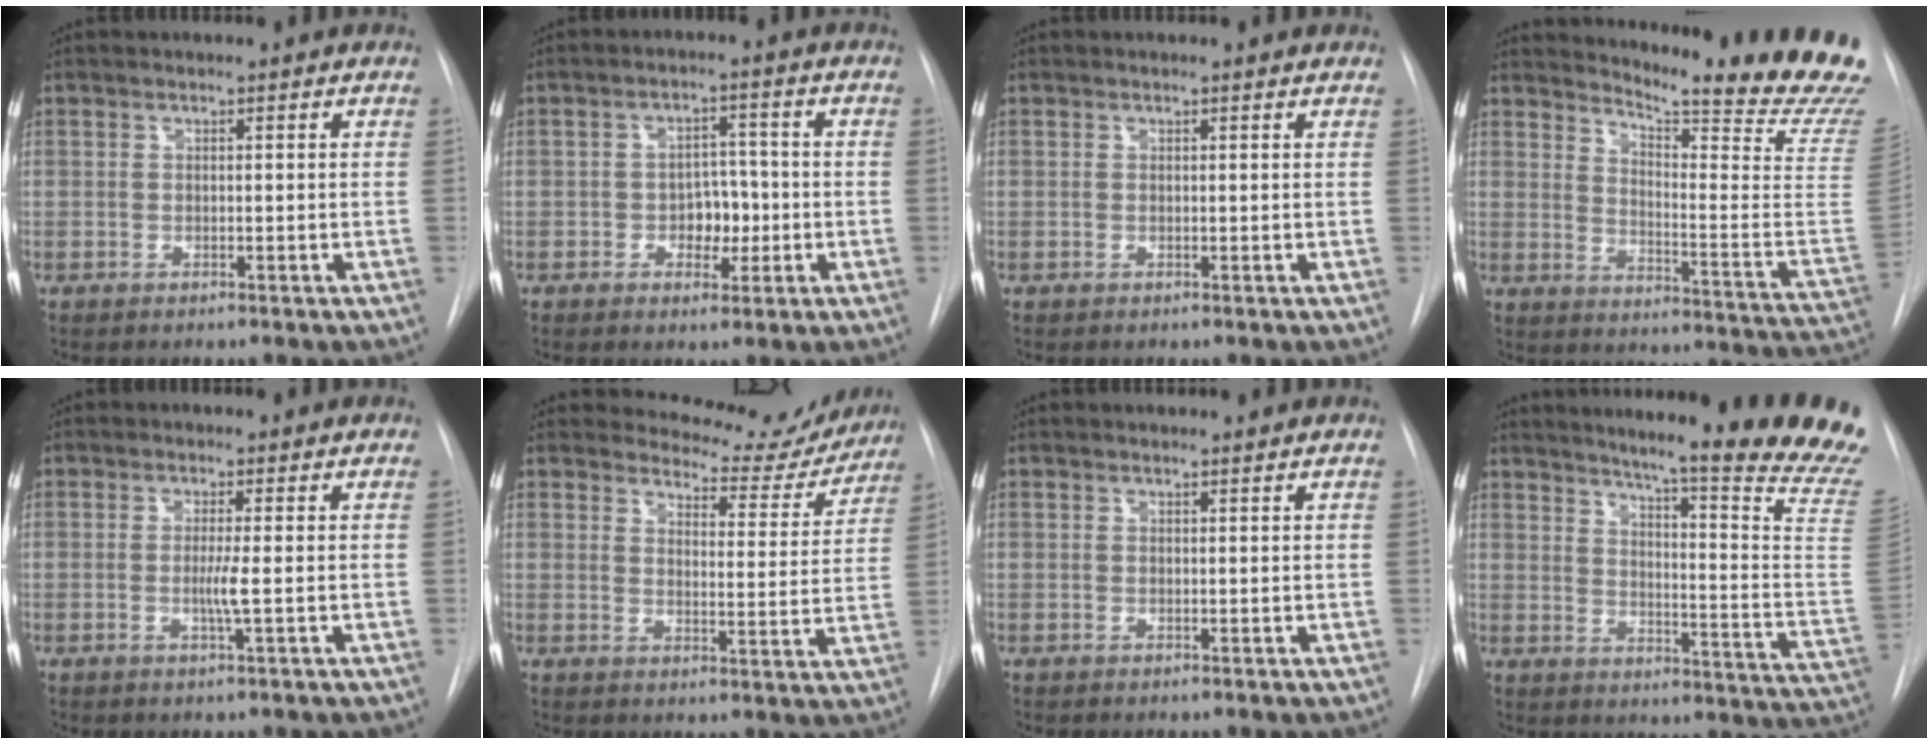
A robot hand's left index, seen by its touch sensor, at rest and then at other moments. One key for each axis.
{"total": 4.9, "fx": -1.7, "fy": 3.2, "fz": 3.3, "tx": -0.041, "ty": 0.005, "tz": -0.023}
{"total": 0.6, "fx": 0.5, "fy": 0.0, "fz": 0.2, "tx": -0.011, "ty": -0.001, "tz": 0.001}
{"total": 23.5, "fx": 21.6, "fy": -1.0, "fz": 9.2, "tx": -0.139, "ty": -0.159, "tz": 0.257}
{"total": 2.4, "fx": -0.8, "fy": -0.6, "fz": 2.2, "tx": -0.044, "ty": -0.010, "tz": -0.016}
{"total": 11.5, "fx": 11.0, "fy": 3.2, "fz": 0.7, "tx": 0.008, "ty": -0.040, "tz": 0.115}
{"total": 1.4, "fx": 1.4, "fy": 0.1, "fz": 0.3, "tx": -0.007, "ty": 0.005, "tz": 0.017}
{"total": 22.4, "fx": 19.0, "fy": -1.5, "fz": 11.7, "tx": -0.143, "ty": -0.137, "tz": 0.223}